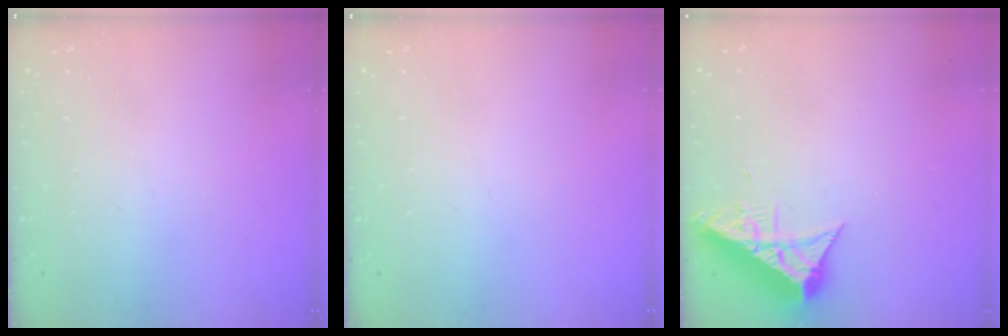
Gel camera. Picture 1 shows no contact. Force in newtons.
{"total": 0.0}
{"total": 7.3, "press": 7.3, "slide": 0.2}